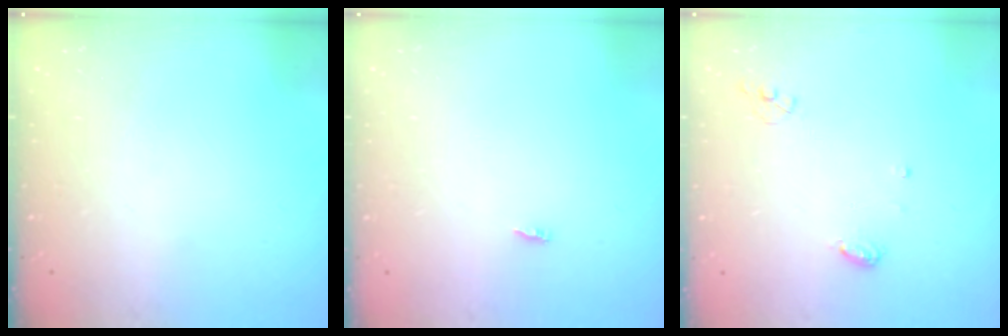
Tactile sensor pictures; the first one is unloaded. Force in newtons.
{"total": 1.8, "press": 1.8, "slide": 0.2}
{"total": 4.7, "press": 4.6, "slide": 0.5}